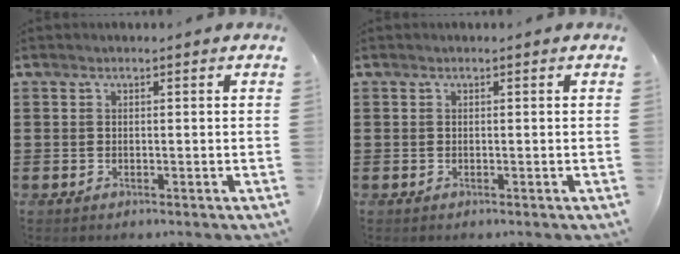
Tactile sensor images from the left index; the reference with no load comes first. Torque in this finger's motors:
{"motor_torque": [-0.01, 0.01, 0.00, 0.00]}